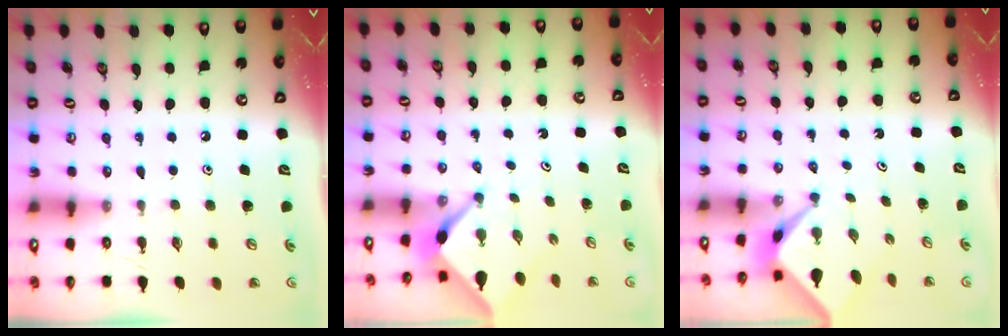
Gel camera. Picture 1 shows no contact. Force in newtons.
{"total": 2.2, "press": 2.2, "slide": 0.3}
{"total": 1.6, "press": 1.5, "slide": 0.2}